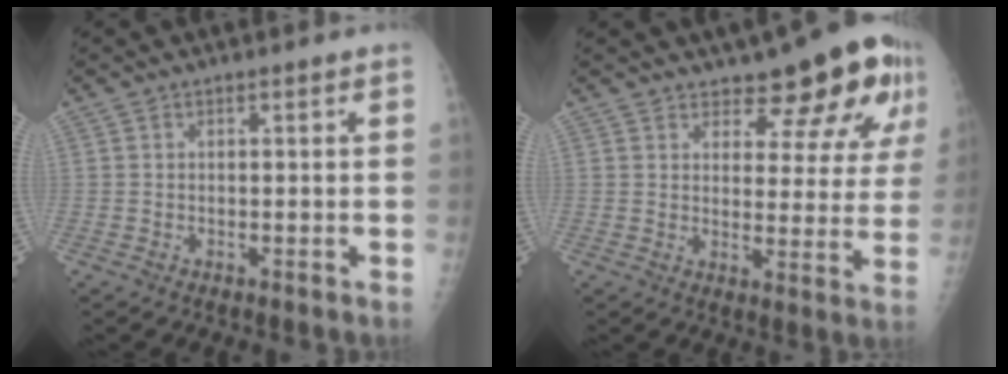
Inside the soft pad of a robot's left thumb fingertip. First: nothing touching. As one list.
[{"total": 12.3, "force": [8.2, 4.9, 7.8], "torque": [-0.058, -0.050, 0.103]}]